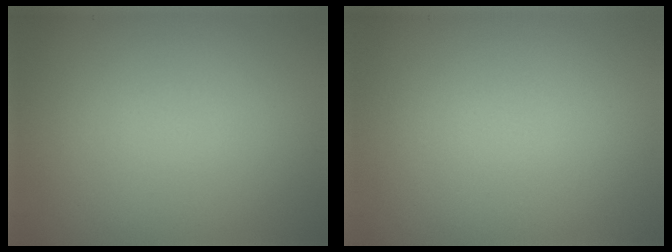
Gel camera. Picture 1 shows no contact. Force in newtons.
{"total": 0.0}